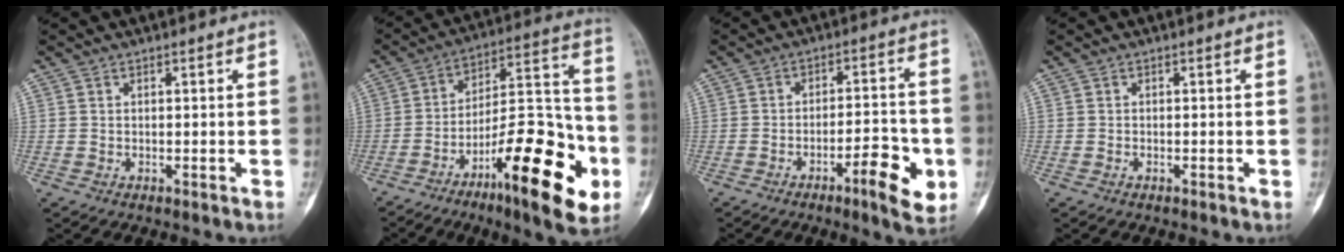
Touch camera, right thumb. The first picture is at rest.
{"total": 24.4, "force": [-10.2, 7.2, 21.0], "torque": [-0.298, 0.061, -0.154]}
{"total": 9.7, "force": [-4.0, 2.6, 8.5], "torque": [-0.108, 0.023, -0.057]}
{"total": 0.0}